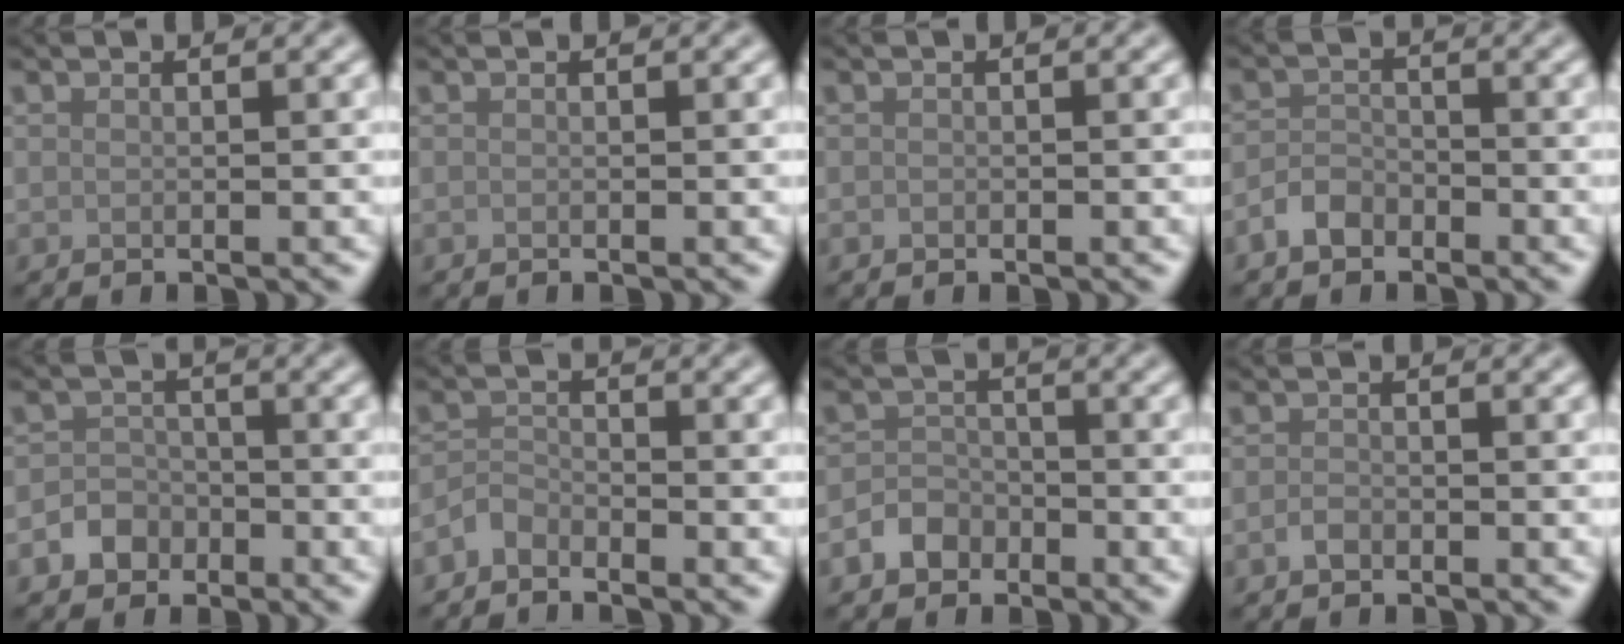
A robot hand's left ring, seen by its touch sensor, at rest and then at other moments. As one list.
[{"total": 0.0}, {"total": 0.0}, {"total": 2.2, "force": [-1.5, 1.4, 0.8], "torque": [-0.011, 0.006, -0.034]}, {"total": 2.6, "force": [-1.3, 2.1, 0.6], "torque": [0.006, 0.008, -0.030]}, {"total": 1.7, "force": [-1.5, 0.6, 0.3], "torque": [-0.004, 0.008, -0.037]}, {"total": 2.5, "force": [-1.4, 1.9, 0.6], "torque": [-0.004, 0.008, -0.031]}, {"total": 1.0, "force": [-0.6, 0.7, 0.5], "torque": [-0.011, 0.001, -0.015]}]